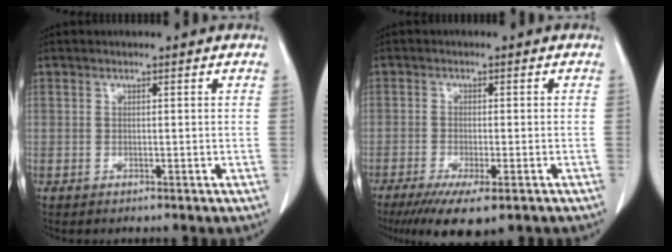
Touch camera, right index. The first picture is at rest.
{"total": 8.9, "force": [-5.9, 1.8, 6.4], "torque": [-0.096, -0.020, -0.088]}